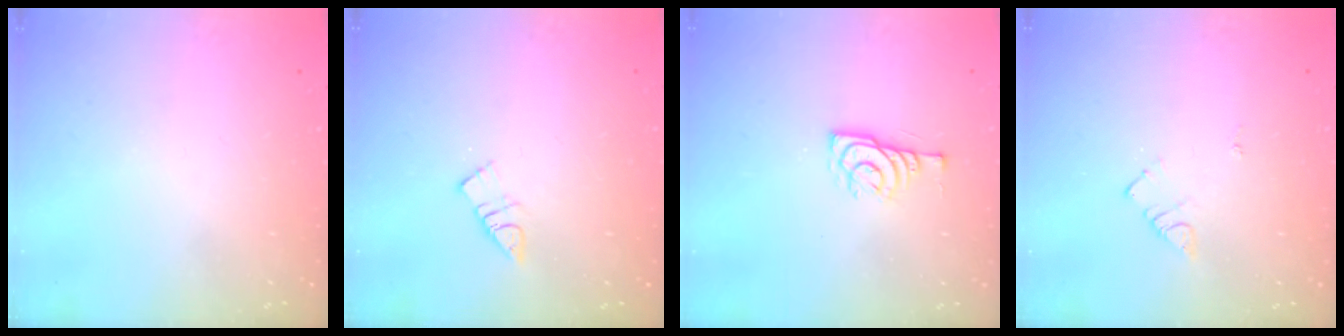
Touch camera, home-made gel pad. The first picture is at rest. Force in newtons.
{"total": 7.0, "press": 7.0, "slide": 0.3}
{"total": 7.7, "press": 7.7, "slide": 0.5}
{"total": 3.9, "press": 3.9, "slide": 0.5}